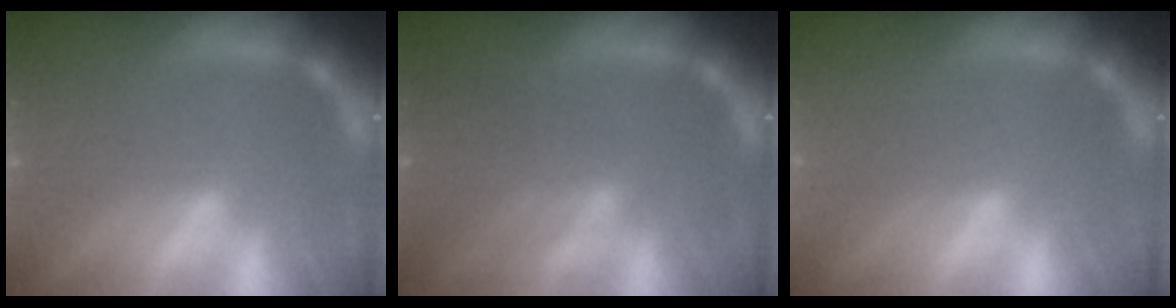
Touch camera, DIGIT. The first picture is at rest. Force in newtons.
{"total": 4.0}
{"total": 0.0}